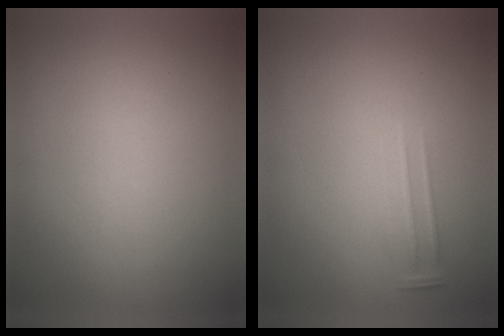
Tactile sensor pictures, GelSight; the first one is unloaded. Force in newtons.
{"total": 1.7}